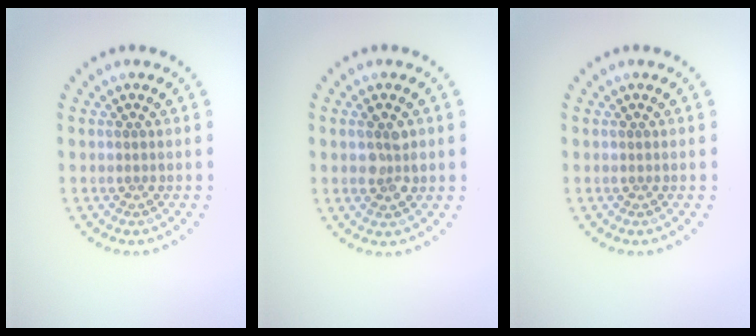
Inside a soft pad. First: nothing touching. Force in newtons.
{"total": 2.5, "press": 2.4, "slide": 0.5}
{"total": 0.0}